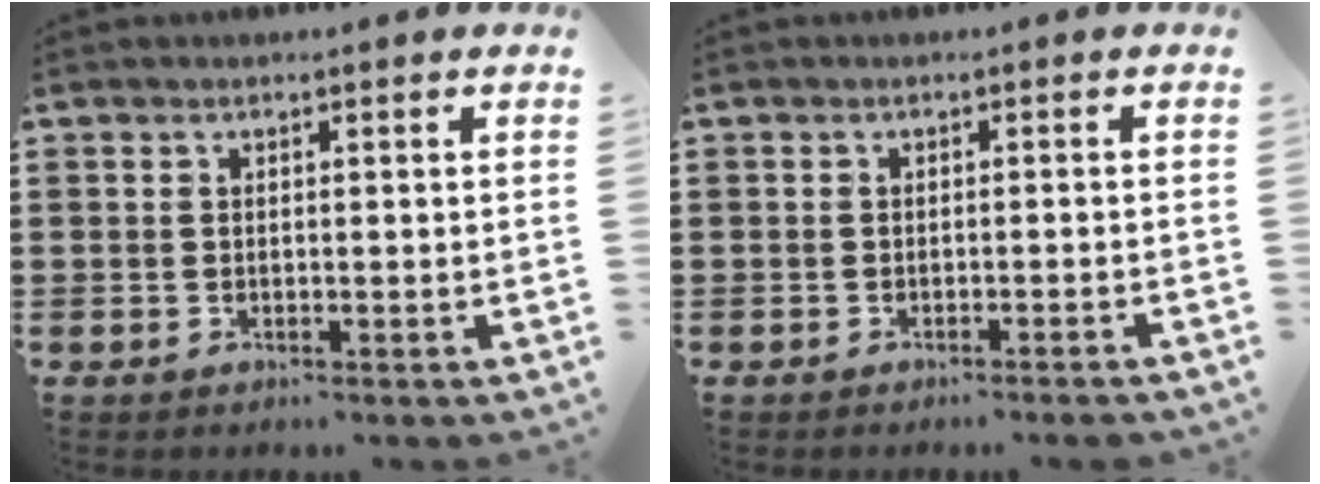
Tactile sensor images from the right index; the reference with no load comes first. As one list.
[{"total": 1.0, "force": [-0.8, -0.3, 0.4], "torque": [-0.009, -0.003, -0.015]}]